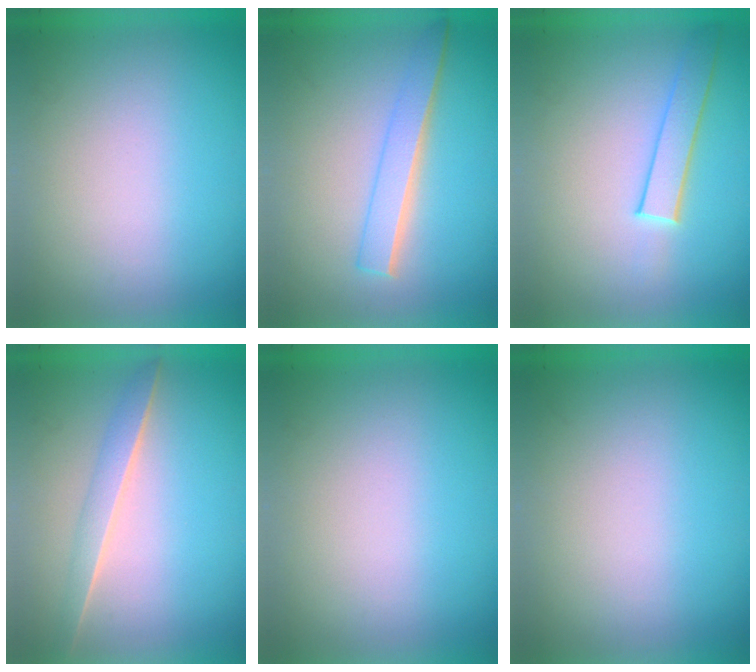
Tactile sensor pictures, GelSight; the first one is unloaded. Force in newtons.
{"total": 2.2}
{"total": 1.9}
{"total": 1.7}
{"total": 0.0}
{"total": 0.0}